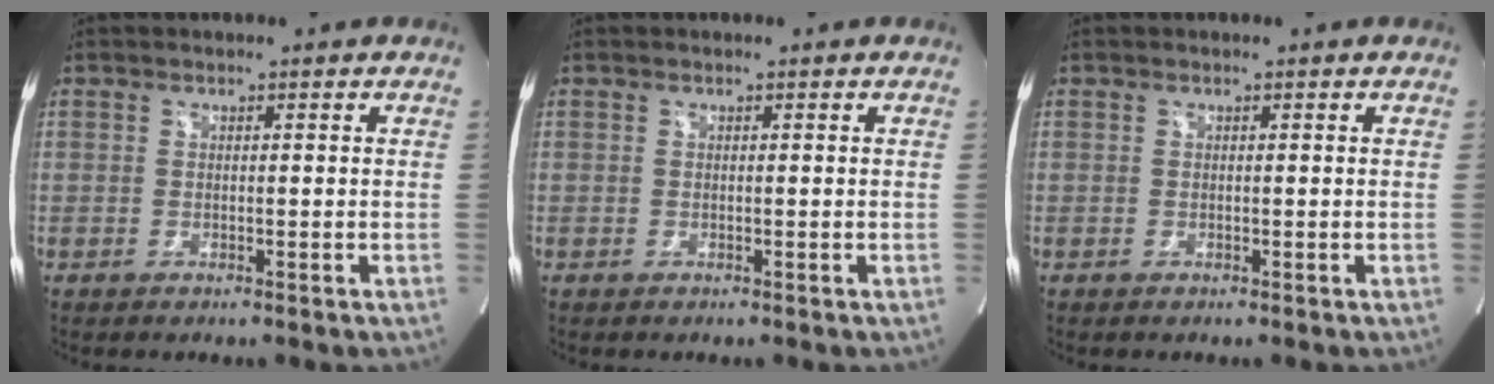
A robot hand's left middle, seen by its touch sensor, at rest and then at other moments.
{"total": 0.0}
{"total": 0.0}